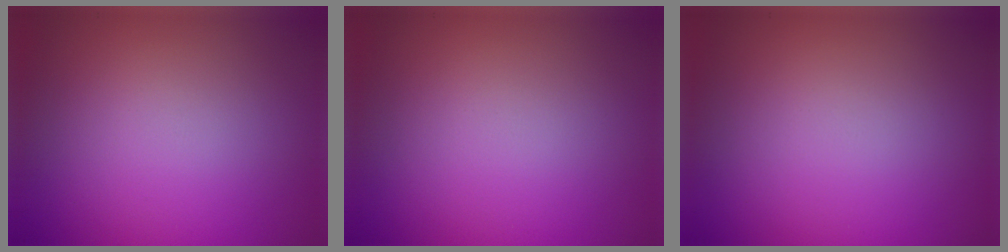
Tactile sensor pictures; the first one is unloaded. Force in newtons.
{"total": 0.0}
{"total": 0.0}